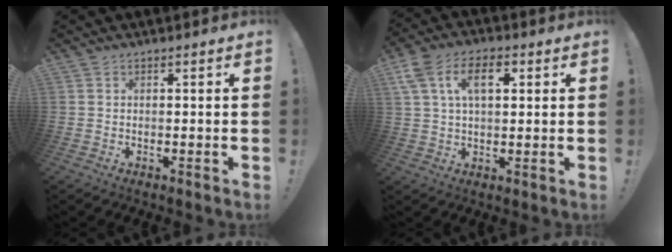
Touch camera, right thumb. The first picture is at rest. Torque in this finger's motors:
{"motor_torque": [-0.18, 0.70, 0.43, -0.19, 0.05]}